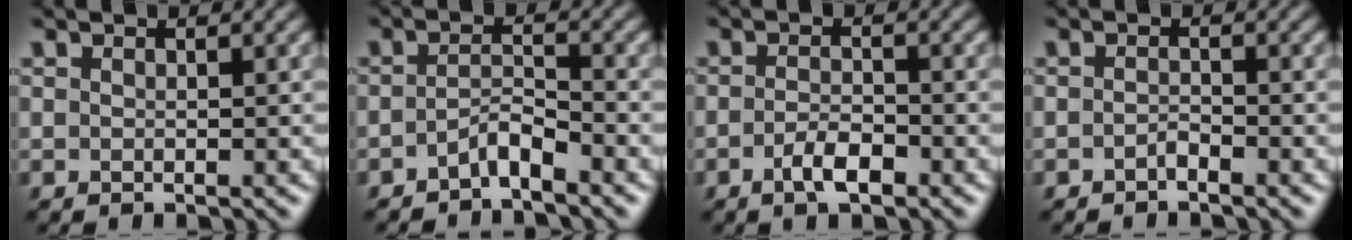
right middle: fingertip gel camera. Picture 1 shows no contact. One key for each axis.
{"total": 2.1, "fx": -1.6, "fy": 0.3, "fz": 1.3, "tx": -0.024, "ty": 0.007, "tz": -0.033}
{"total": 2.4, "fx": -1.3, "fy": 0.8, "fz": 1.8, "tx": -0.037, "ty": 0.000, "tz": -0.026}
{"total": 0.9, "fx": -0.7, "fy": 0.2, "fz": 0.5, "tx": -0.010, "ty": 0.003, "tz": -0.013}